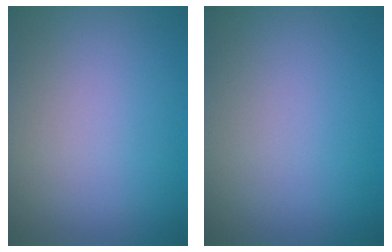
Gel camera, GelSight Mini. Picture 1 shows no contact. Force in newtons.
{"total": 0.0}